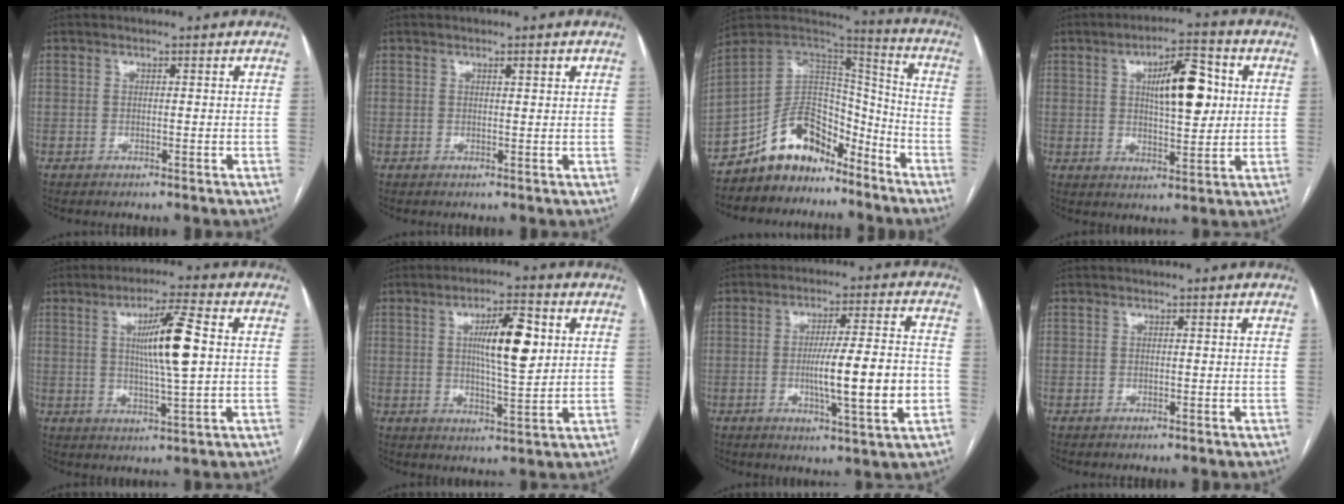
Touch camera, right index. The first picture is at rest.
{"total": 1.1, "force": [0.7, 0.1, 0.9], "torque": [-0.014, 0.000, 0.009]}
{"total": 13.8, "force": [-10.5, 7.2, 5.3], "torque": [-0.088, 0.060, -0.184]}
{"total": 10.4, "force": [2.4, 3.2, 9.6], "torque": [-0.153, 0.015, 0.040]}
{"total": 9.4, "force": [1.5, 0.2, 9.3], "torque": [-0.162, -0.001, 0.027]}
{"total": 9.4, "force": [2.3, 1.8, 9.0], "torque": [-0.150, 0.005, 0.039]}
{"total": 12.1, "force": [-2.1, 0.5, 11.9], "torque": [-0.191, -0.004, -0.035]}
{"total": 0.0}